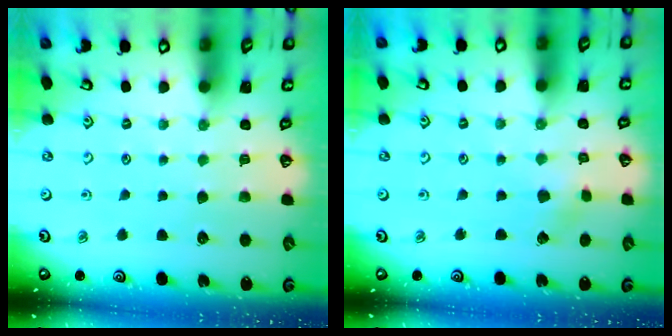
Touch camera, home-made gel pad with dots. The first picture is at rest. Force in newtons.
{"total": 2.8, "press": 2.8, "slide": 0.1}